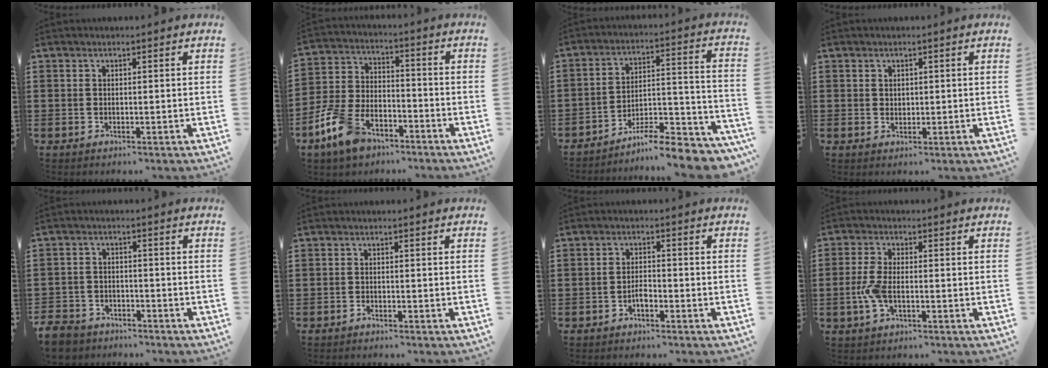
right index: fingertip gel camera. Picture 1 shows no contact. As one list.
[{"total": 9.0, "force": [-6.1, 4.6, 4.7], "torque": [-0.120, 0.014, -0.121]}, {"total": 9.0, "force": [-8.1, 1.3, 3.8], "torque": [-0.043, 0.019, -0.153]}, {"total": 1.0, "force": [0.6, 0.8, 0.3], "torque": [-0.007, 0.003, 0.011]}, {"total": 3.7, "force": [-3.5, 1.1, 0.3], "torque": [-0.022, 0.000, -0.078]}, {"total": 0.7, "force": [-0.7, 0.0, 0.0], "torque": [-0.003, 0.001, -0.014]}, {"total": 1.9, "force": [-1.1, 0.9, 1.3], "torque": [-0.027, 0.003, -0.022]}, {"total": 4.5, "force": [-1.1, 1.9, 3.9], "torque": [-0.103, -0.008, -0.028]}]